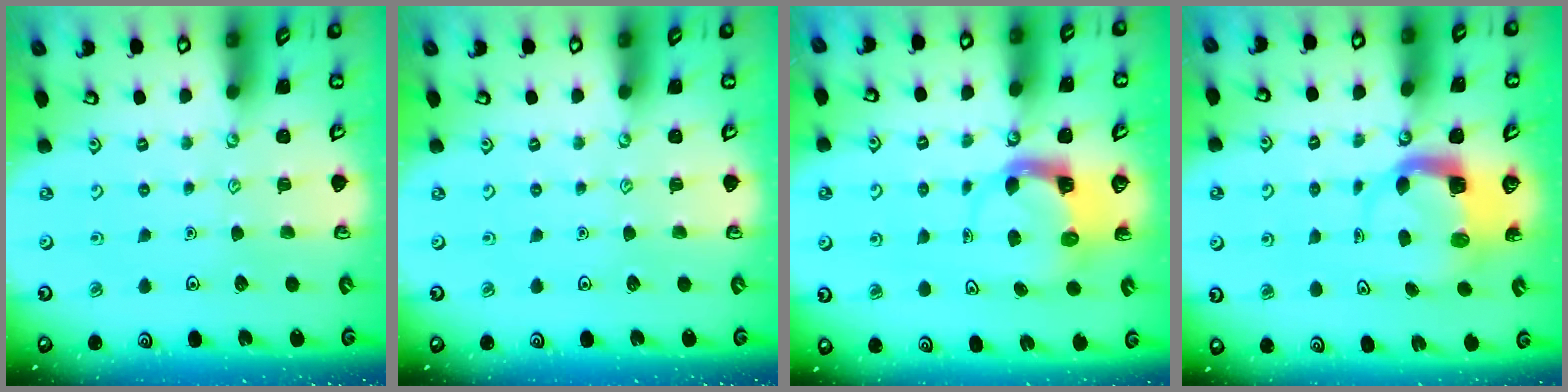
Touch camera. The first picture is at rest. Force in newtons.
{"total": 0.0}
{"total": 3.7, "press": 3.6, "slide": 0.6}
{"total": 5.6, "press": 5.5, "slide": 1.0}